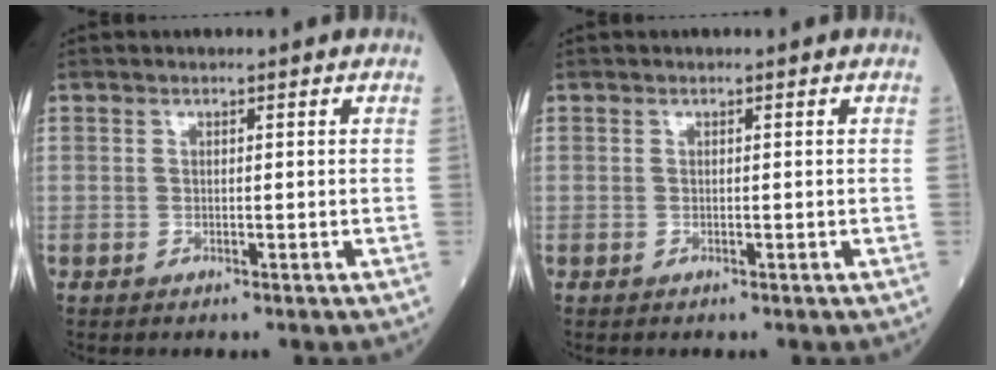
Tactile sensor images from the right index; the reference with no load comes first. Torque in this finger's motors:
{"motor_torque": [0.02, 0.00, 0.02, 0.01]}